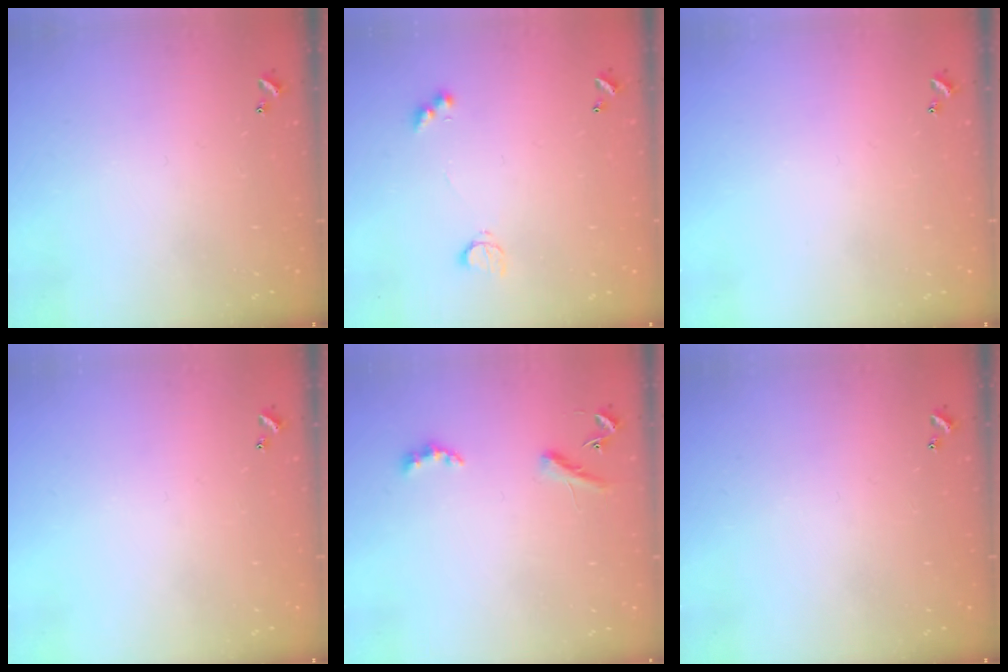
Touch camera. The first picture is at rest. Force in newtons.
{"total": 3.6, "press": 3.6, "slide": 0.6}
{"total": 0.0}
{"total": 0.0}
{"total": 3.1, "press": 3.0, "slide": 0.6}
{"total": 0.0}